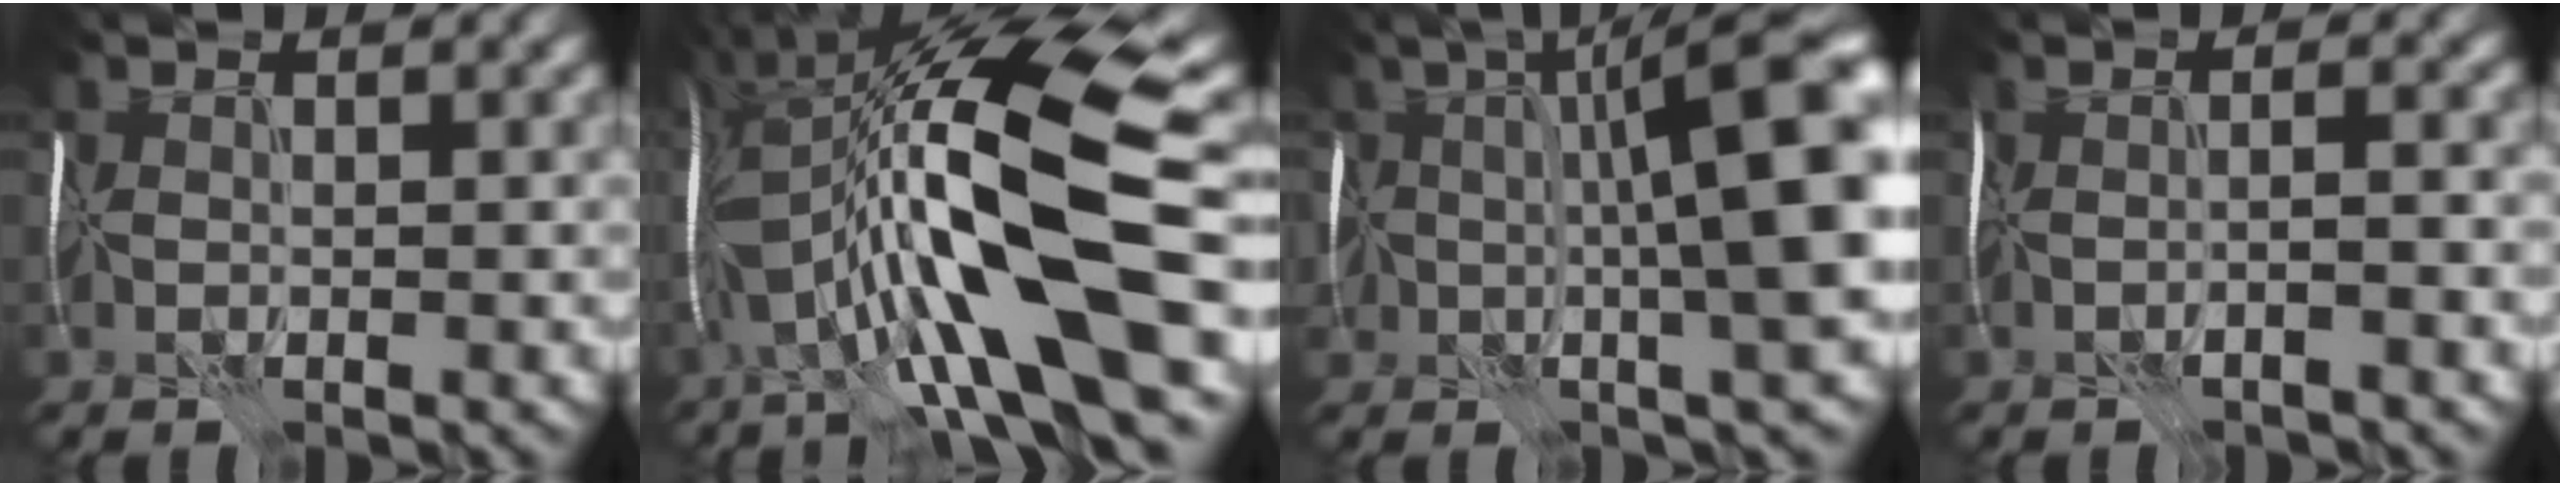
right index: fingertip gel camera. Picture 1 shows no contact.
{"total": 16.8, "force": [-1.6, 4.6, 16.0], "torque": [-0.301, 0.037, -0.026]}
{"total": 12.2, "force": [1.4, 2.9, 11.8], "torque": [-0.164, 0.018, 0.031]}
{"total": 2.3, "force": [-1.4, 0.3, 1.8], "torque": [-0.026, 0.003, -0.021]}